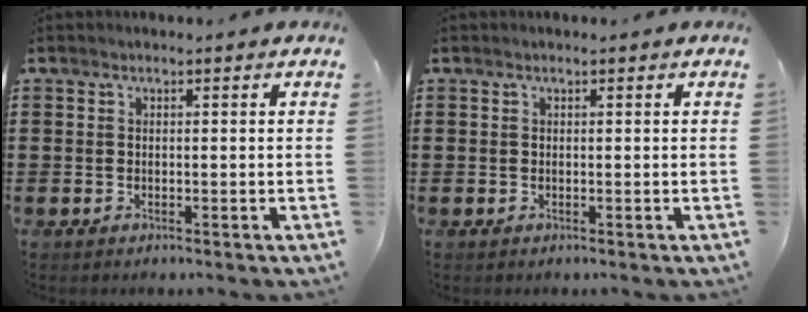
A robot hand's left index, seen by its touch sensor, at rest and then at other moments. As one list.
[{"total": 0.0}]